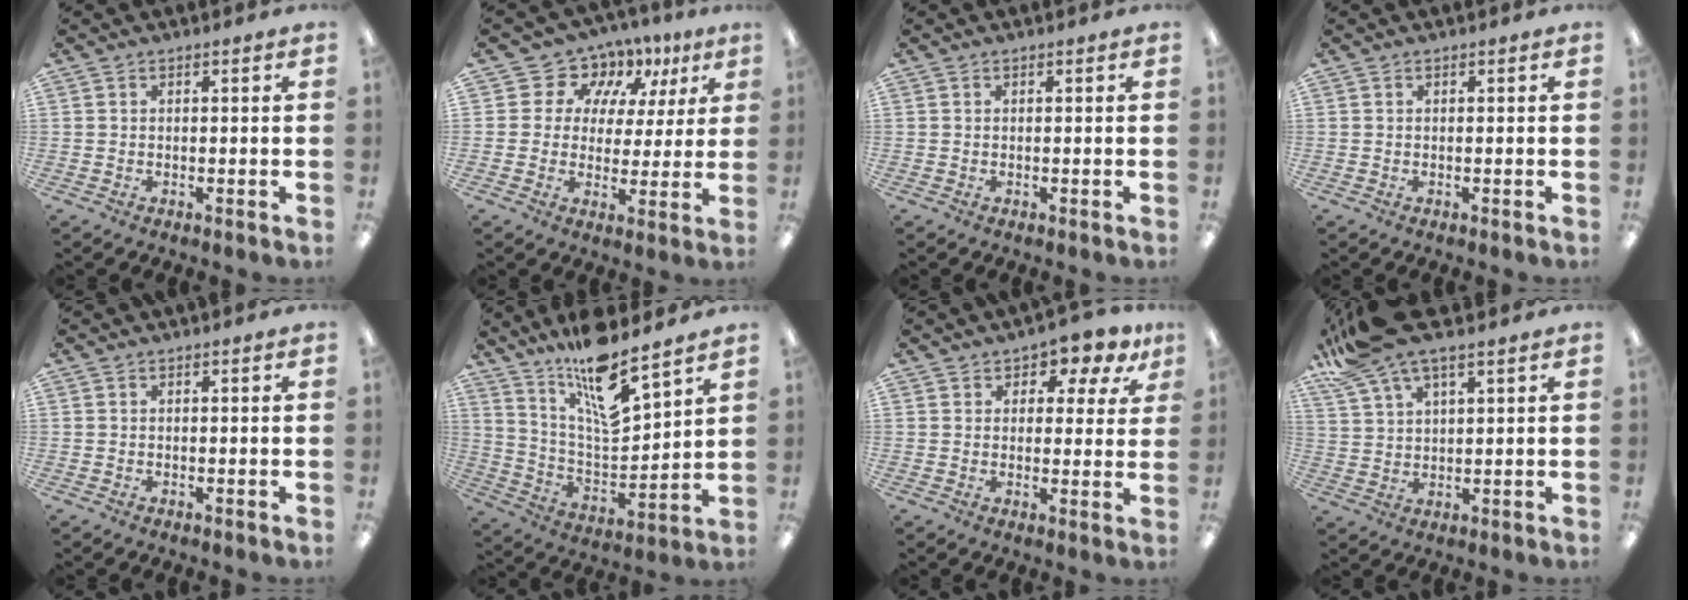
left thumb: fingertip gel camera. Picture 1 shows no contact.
{"total": 8.9, "force": [5.7, 6.6, 1.4], "torque": [-0.044, -0.043, 0.109]}
{"total": 0.0}
{"total": 0.0}
{"total": 0.0}
{"total": 15.0, "force": [12.3, 3.1, 8.1], "torque": [-0.145, -0.085, 0.207]}
{"total": 5.1, "force": [3.5, 3.0, 2.1], "torque": [-0.027, -0.020, 0.058]}
{"total": 10.7, "force": [8.2, 2.5, 6.3], "torque": [-0.136, -0.029, 0.154]}